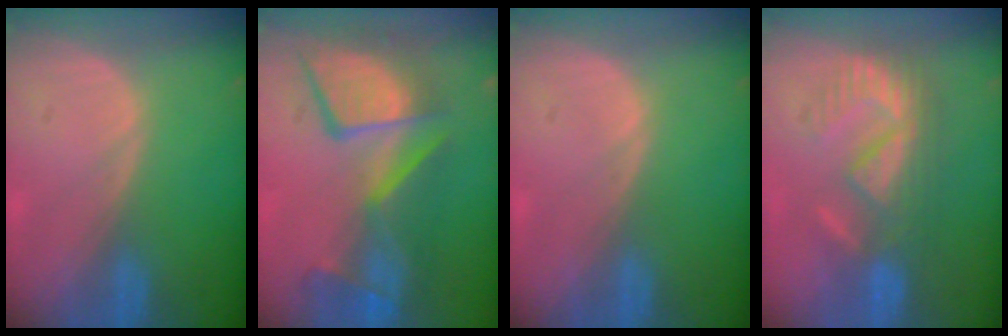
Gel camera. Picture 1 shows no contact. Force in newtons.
{"total": 11.3, "press": 10.5, "slide": 4.2}
{"total": 0.0}
{"total": 8.3, "press": 7.7, "slide": 3.1}